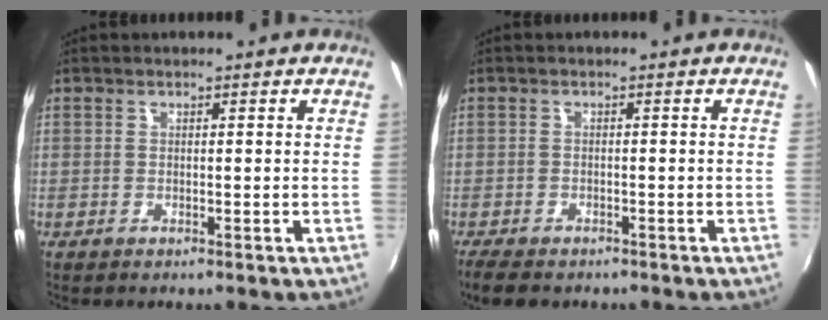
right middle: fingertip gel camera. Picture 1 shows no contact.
{"total": 5.1, "force": [-4.1, 1.8, 2.3], "torque": [-0.061, -0.019, -0.072]}